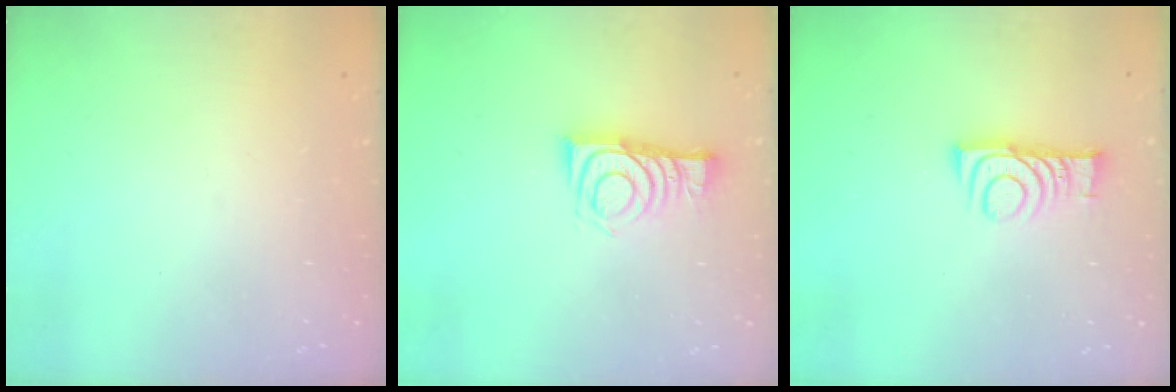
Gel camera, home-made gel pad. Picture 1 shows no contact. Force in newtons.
{"total": 9.0, "press": 9.0, "slide": 0.2}
{"total": 8.8, "press": 8.8, "slide": 0.1}